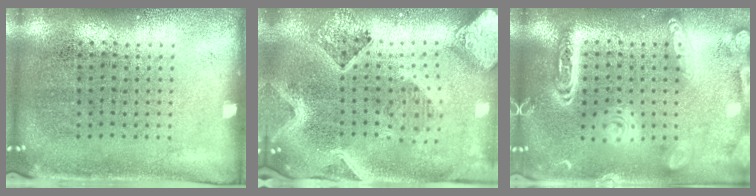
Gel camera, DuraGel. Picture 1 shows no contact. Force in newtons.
{"total": 3.6, "press": 2.9, "slide": 2.1}
{"total": 2.8, "press": 2.8, "slide": 0.3}